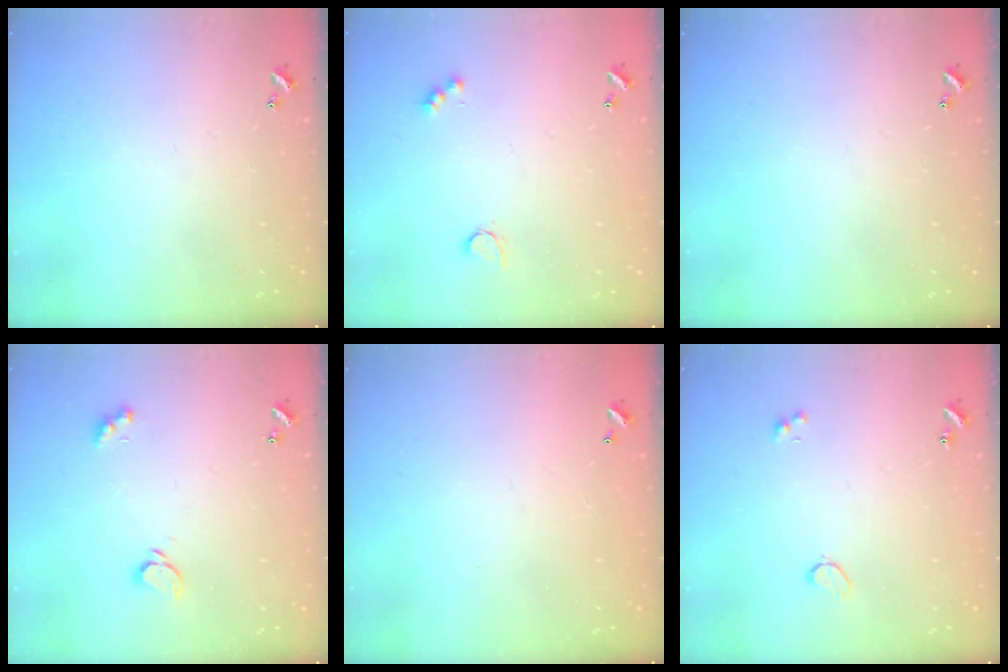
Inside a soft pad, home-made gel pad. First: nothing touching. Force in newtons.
{"total": 3.1, "press": 3.1, "slide": 0.6}
{"total": 0.0}
{"total": 1.4, "press": 1.4, "slide": 0.3}
{"total": 2.9, "press": 2.9, "slide": 0.1}
{"total": 2.6, "press": 2.5, "slide": 0.6}